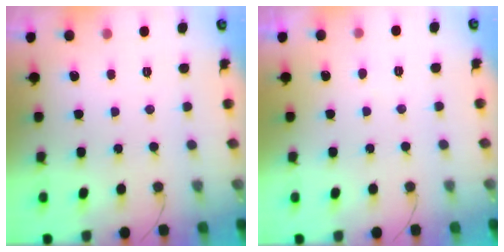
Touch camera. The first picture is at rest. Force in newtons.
{"total": 2.7, "press": 2.7, "slide": 0.2}